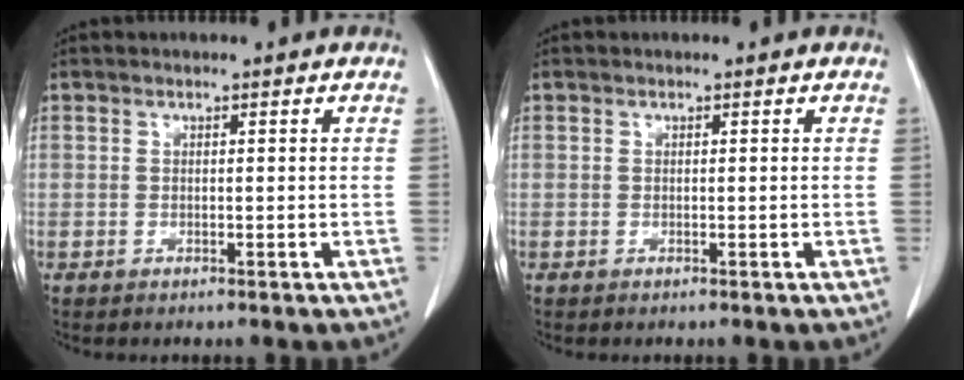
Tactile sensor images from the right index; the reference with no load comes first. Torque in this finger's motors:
{"motor_torque": [-0.01, -0.01, 0.00, 0.01]}